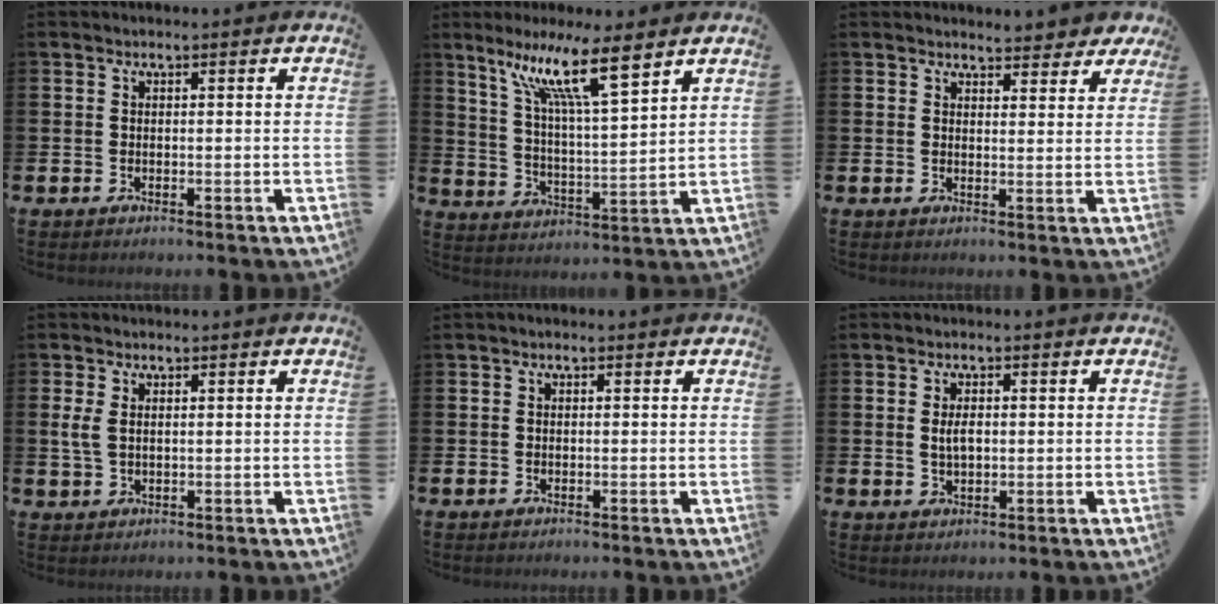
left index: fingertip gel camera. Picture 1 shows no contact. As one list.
[{"total": 11.6, "force": [8.6, 1.8, 7.6], "torque": [-0.154, -0.036, 0.144]}, {"total": 3.9, "force": [3.7, 1.0, 0.3], "torque": [0.007, -0.024, 0.064]}, {"total": 2.6, "force": [1.1, 1.4, 1.9], "torque": [-0.036, 0.007, 0.018]}, {"total": 0.0}, {"total": 2.3, "force": [0.3, 1.3, 2.0], "torque": [-0.033, 0.003, 0.002]}]